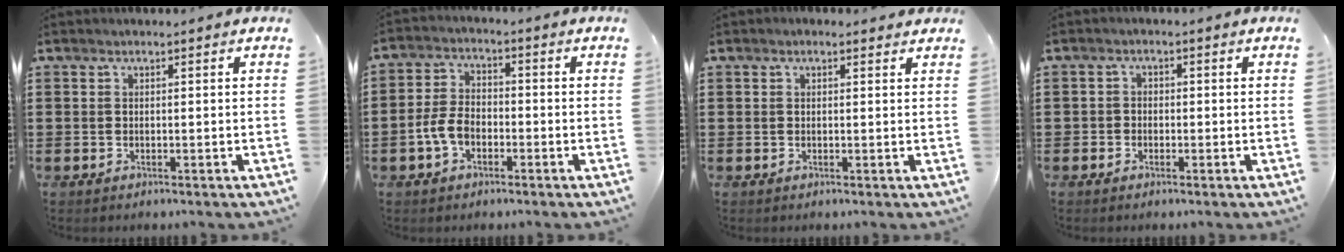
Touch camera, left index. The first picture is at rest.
{"total": 5.2, "force": [-1.9, 3.2, 3.6], "torque": [-0.092, 0.001, -0.043]}
{"total": 0.8, "force": [0.4, 0.4, 0.5], "torque": [-0.011, 0.005, 0.008]}
{"total": 1.2, "force": [-0.6, 1.1, 0.2], "torque": [-0.008, 0.004, -0.014]}